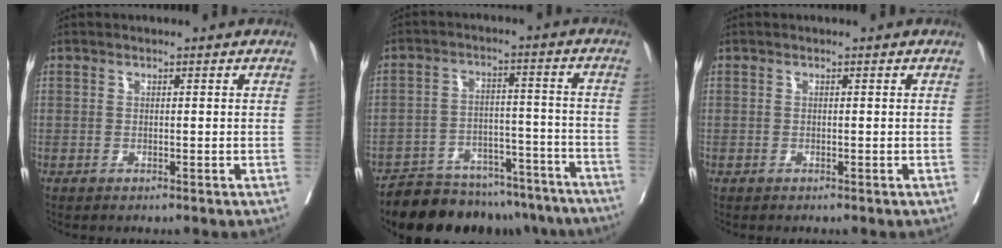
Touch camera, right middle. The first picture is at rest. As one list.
[{"total": 18.4, "force": [-16.5, 6.1, 5.5], "torque": [-0.075, 0.018, -0.225]}, {"total": 0.0}]